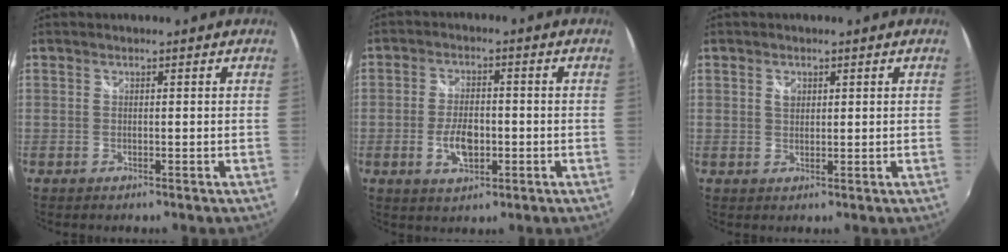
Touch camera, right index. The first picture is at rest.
{"total": 6.7, "force": [-1.8, 3.6, 5.4], "torque": [-0.109, -0.002, -0.028]}
{"total": 1.7, "force": [0.7, 1.3, 0.8], "torque": [-0.012, 0.003, 0.012]}